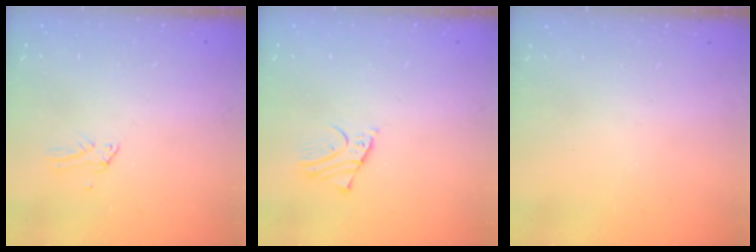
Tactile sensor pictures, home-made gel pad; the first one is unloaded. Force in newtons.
{"total": 2.0, "press": 2.0, "slide": 0.1}
{"total": 0.0}